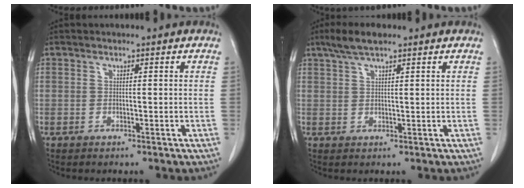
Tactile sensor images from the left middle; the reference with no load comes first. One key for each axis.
{"total": 4.3, "fx": 3.2, "fy": 0.8, "fz": 2.9, "tx": -0.064, "ty": 0.013, "tz": 0.062}